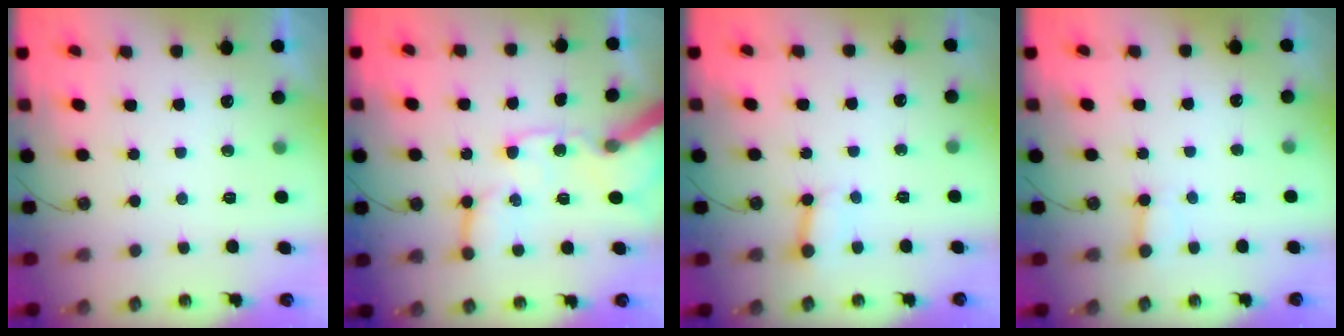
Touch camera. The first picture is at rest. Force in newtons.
{"total": 16.2, "press": 16.0, "slide": 2.4}
{"total": 2.9, "press": 2.9, "slide": 0.2}
{"total": 2.5, "press": 2.4, "slide": 0.4}